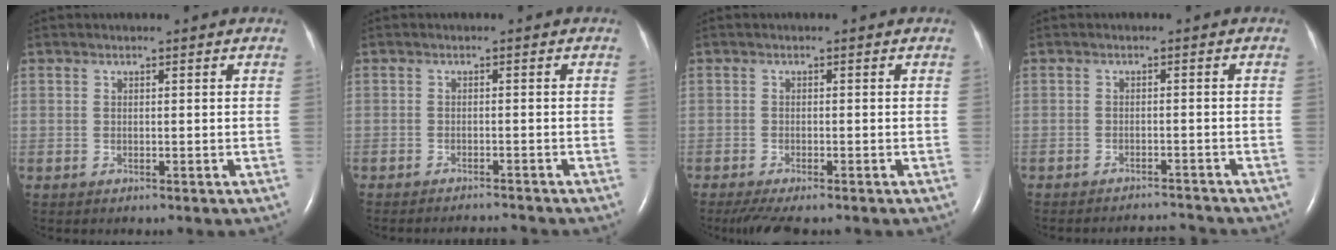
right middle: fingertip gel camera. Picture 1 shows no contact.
{"total": 3.7, "force": [-3.6, -0.6, 0.2], "torque": [-0.003, -0.011, -0.053]}
{"total": 5.8, "force": [-4.6, 1.1, 3.4], "torque": [-0.052, -0.013, -0.071]}
{"total": 4.6, "force": [-4.6, -0.5, -0.5], "torque": [0.002, -0.003, -0.068]}